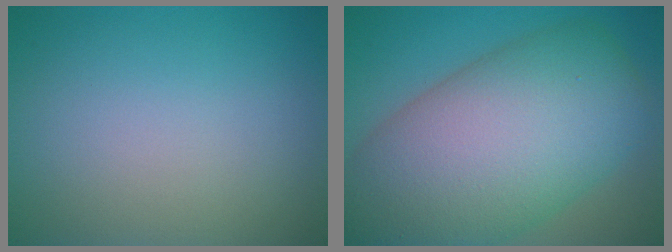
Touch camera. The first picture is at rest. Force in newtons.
{"total": 15.1, "press": 15.1, "slide": 0.6}